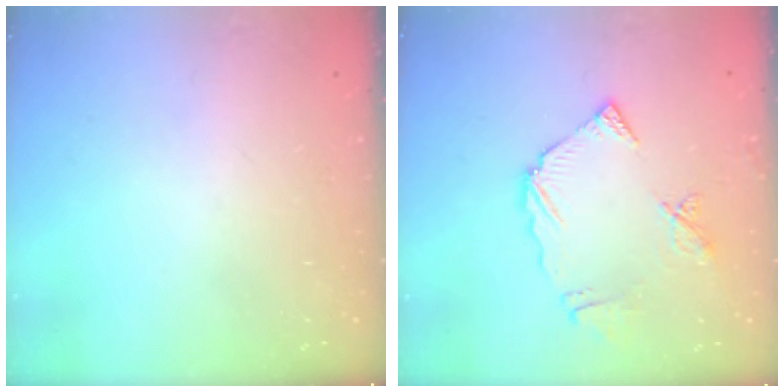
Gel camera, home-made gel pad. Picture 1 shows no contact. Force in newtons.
{"total": 10.8, "press": 10.7, "slide": 1.4}